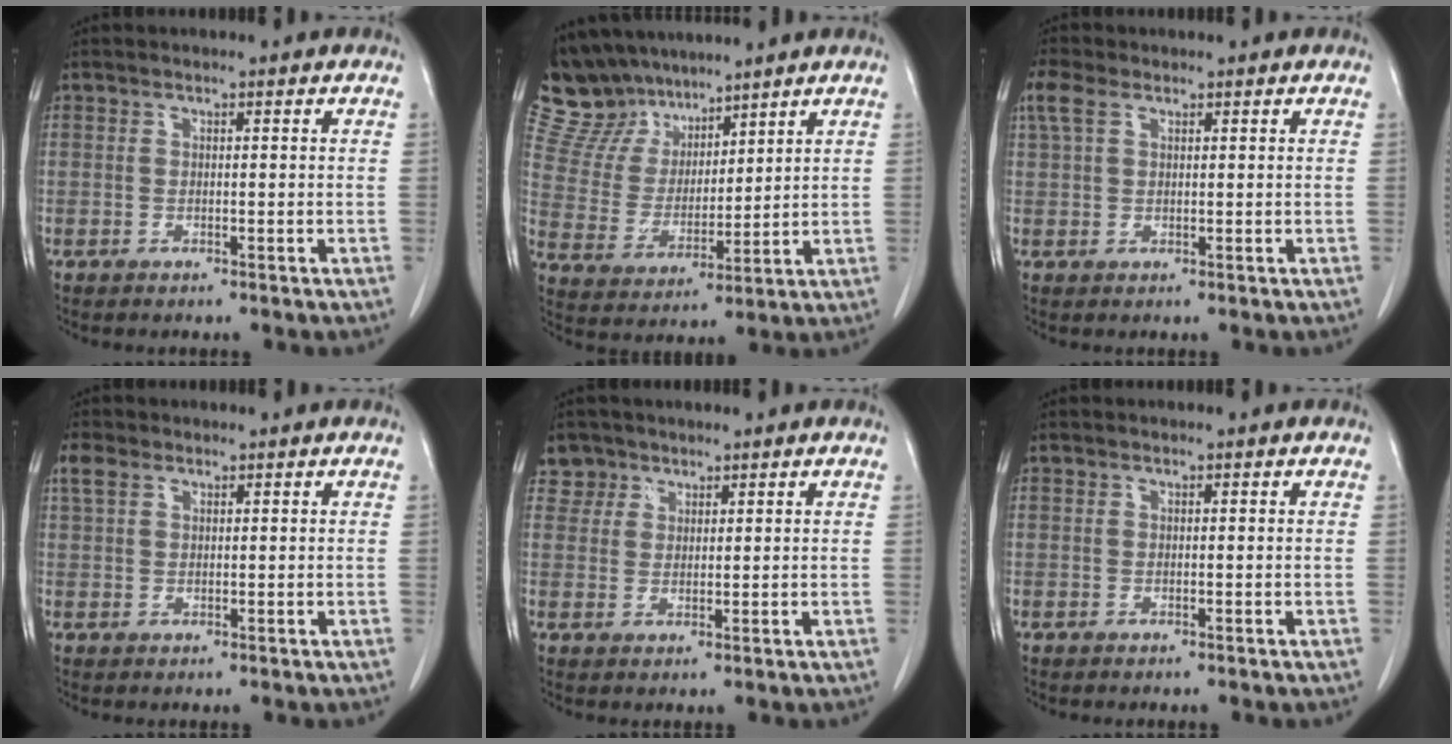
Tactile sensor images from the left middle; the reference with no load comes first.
{"total": 11.5, "force": [10.0, 5.2, 2.1], "torque": [-0.055, 0.024, 0.202]}
{"total": 3.3, "force": [1.8, 1.8, 2.1], "torque": [-0.059, 0.023, 0.043]}
{"total": 2.4, "force": [1.5, 1.4, 1.3], "torque": [-0.035, 0.015, 0.035]}
{"total": 3.2, "force": [2.2, 2.3, -0.5], "torque": [0.020, 0.002, 0.037]}
{"total": 0.0}